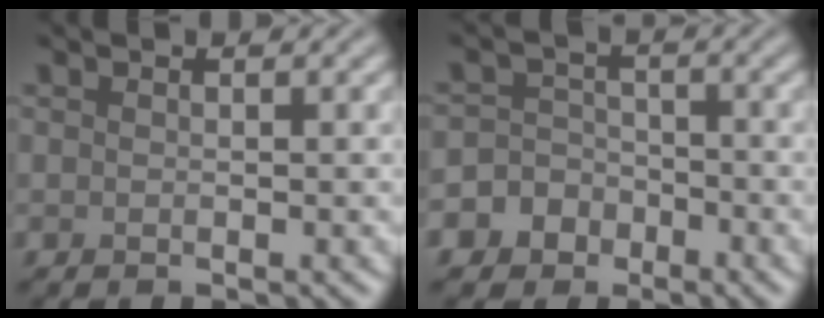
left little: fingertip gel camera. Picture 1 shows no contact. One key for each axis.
{"total": 5.7, "fx": -3.2, "fy": 4.6, "fz": 0.6, "tx": 0.009, "ty": -0.005, "tz": -0.078}